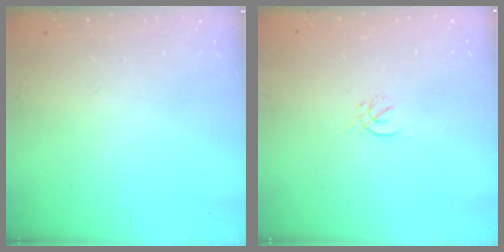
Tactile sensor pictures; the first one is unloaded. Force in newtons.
{"total": 0.7, "press": 0.5, "slide": 0.5}